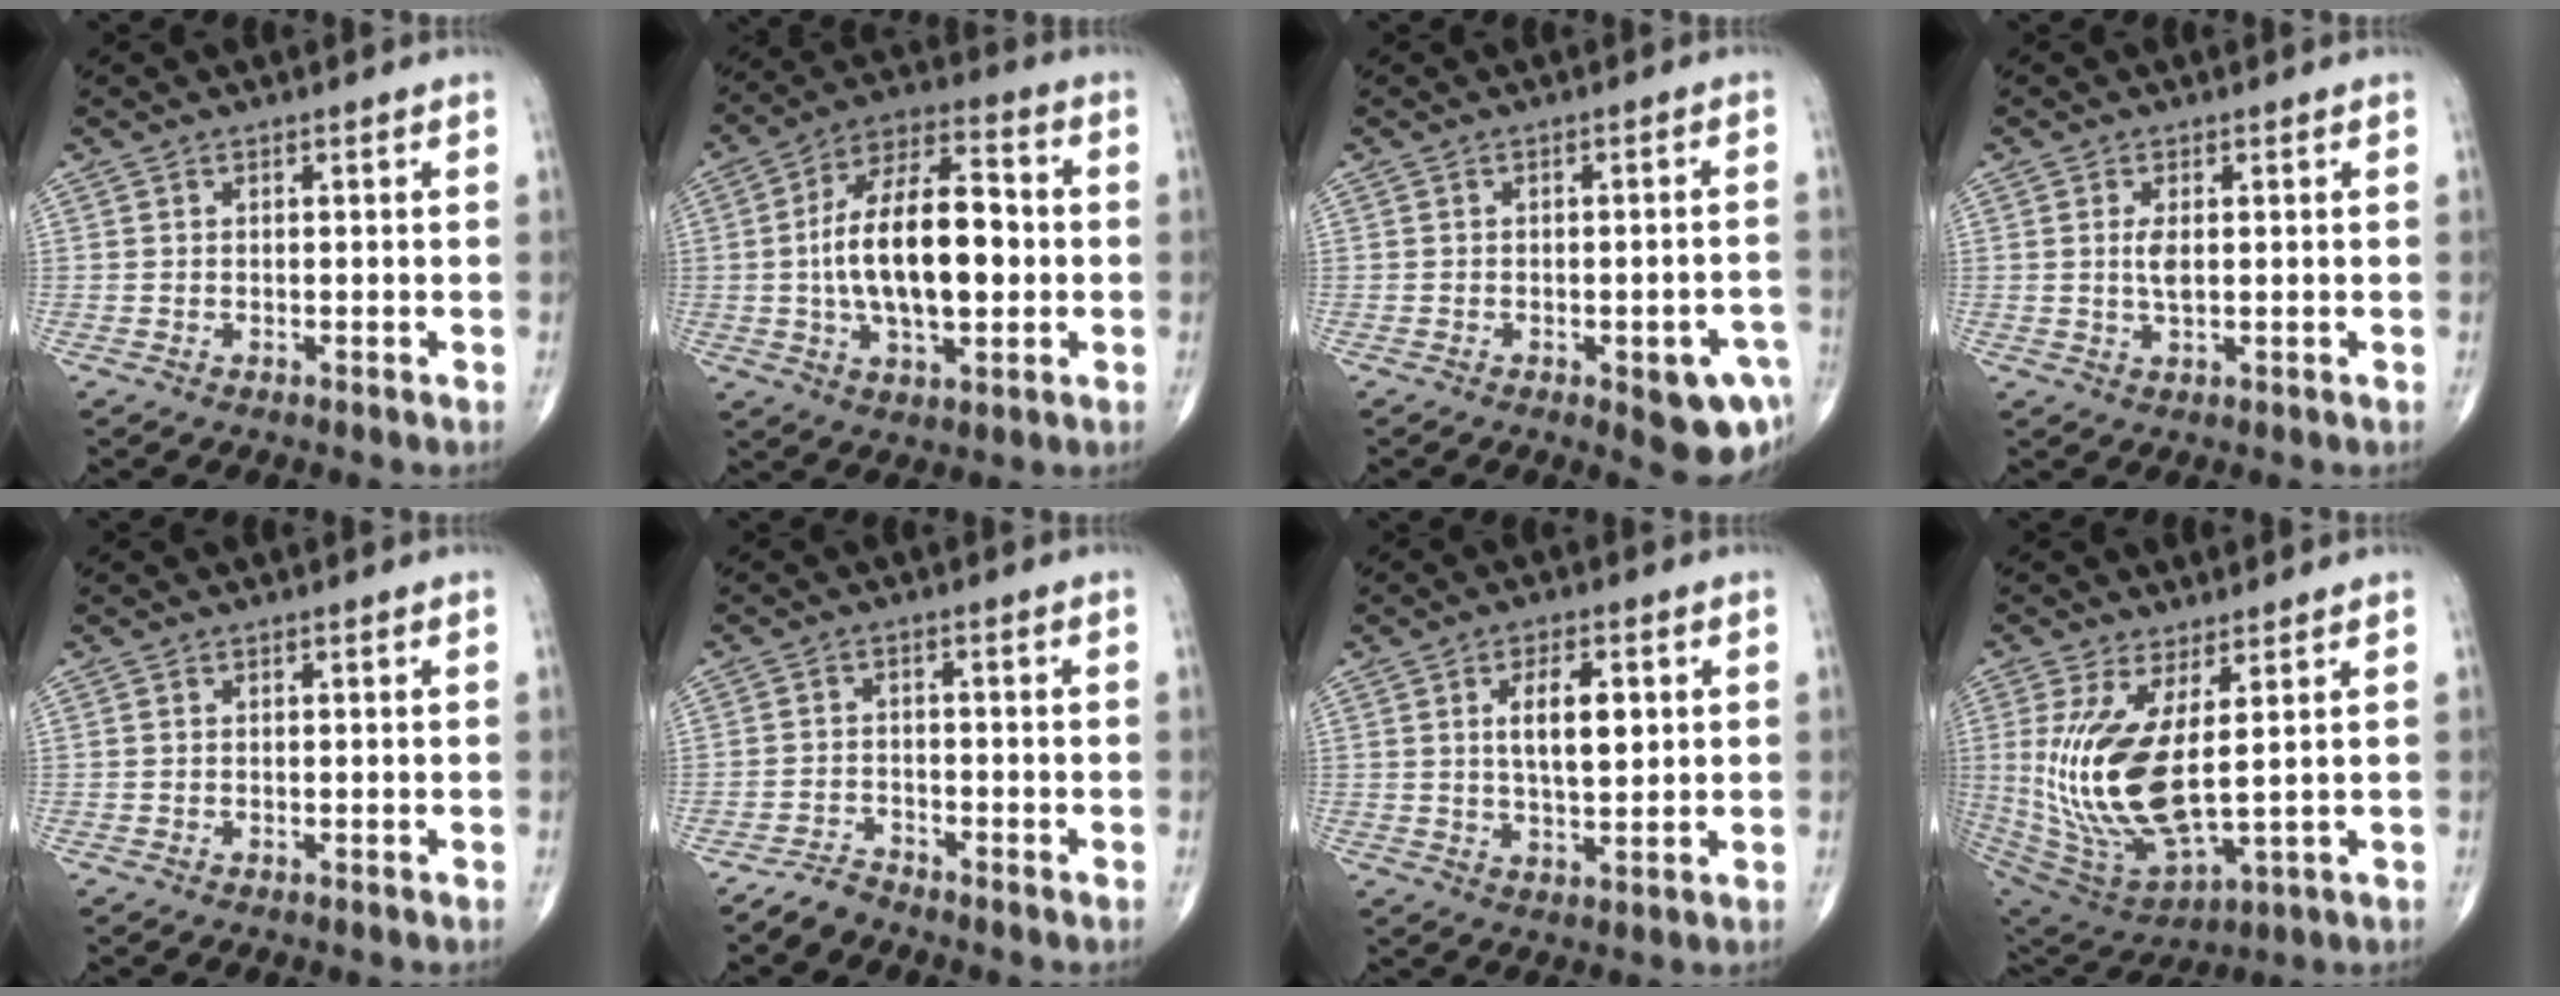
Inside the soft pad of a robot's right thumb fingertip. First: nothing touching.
{"total": 18.5, "force": [-0.6, 8.8, 16.3], "torque": [-0.272, 0.025, -0.013]}
{"total": 8.4, "force": [-3.5, 3.0, 7.0], "torque": [-0.064, 0.016, -0.035]}
{"total": 2.7, "force": [0.4, 1.0, 2.5], "torque": [-0.049, -0.006, 0.008]}
{"total": 0.0}
{"total": 2.7, "force": [-2.6, 0.6, 0.0], "torque": [0.005, 0.002, -0.053]}
{"total": 8.2, "force": [1.8, 3.6, 7.1], "torque": [-0.108, -0.009, 0.032]}
{"total": 16.9, "force": [2.4, 6.3, 15.4], "torque": [-0.333, -0.039, 0.067]}